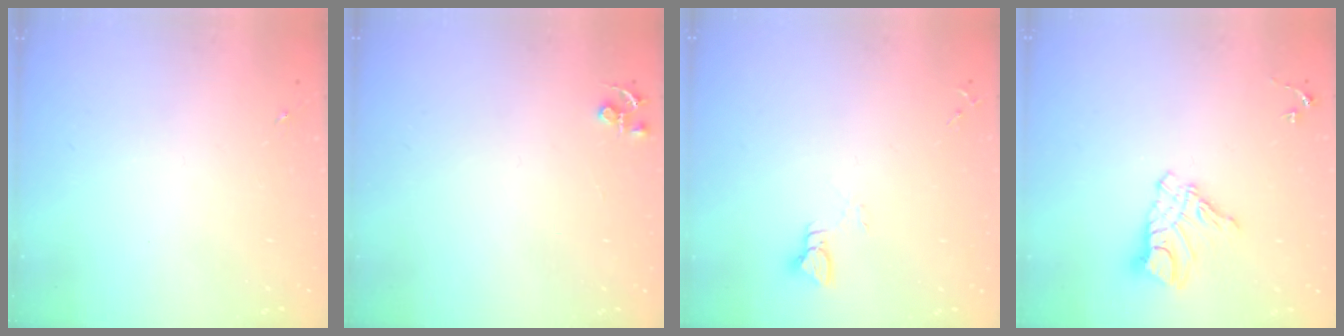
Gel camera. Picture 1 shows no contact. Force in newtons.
{"total": 4.5, "press": 4.4, "slide": 0.5}
{"total": 2.9, "press": 2.9, "slide": 0.2}
{"total": 11.3, "press": 11.2, "slide": 0.9}